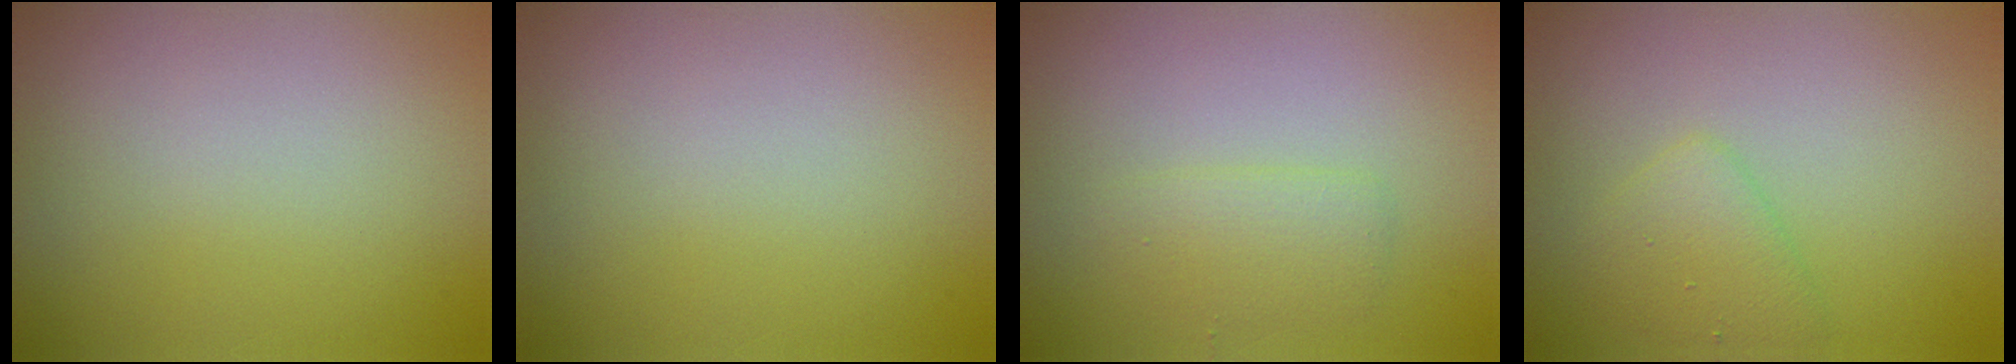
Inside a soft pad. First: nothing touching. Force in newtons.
{"total": 0.0}
{"total": 1.9, "press": 1.9, "slide": 0.1}
{"total": 2.3, "press": 2.2, "slide": 0.1}